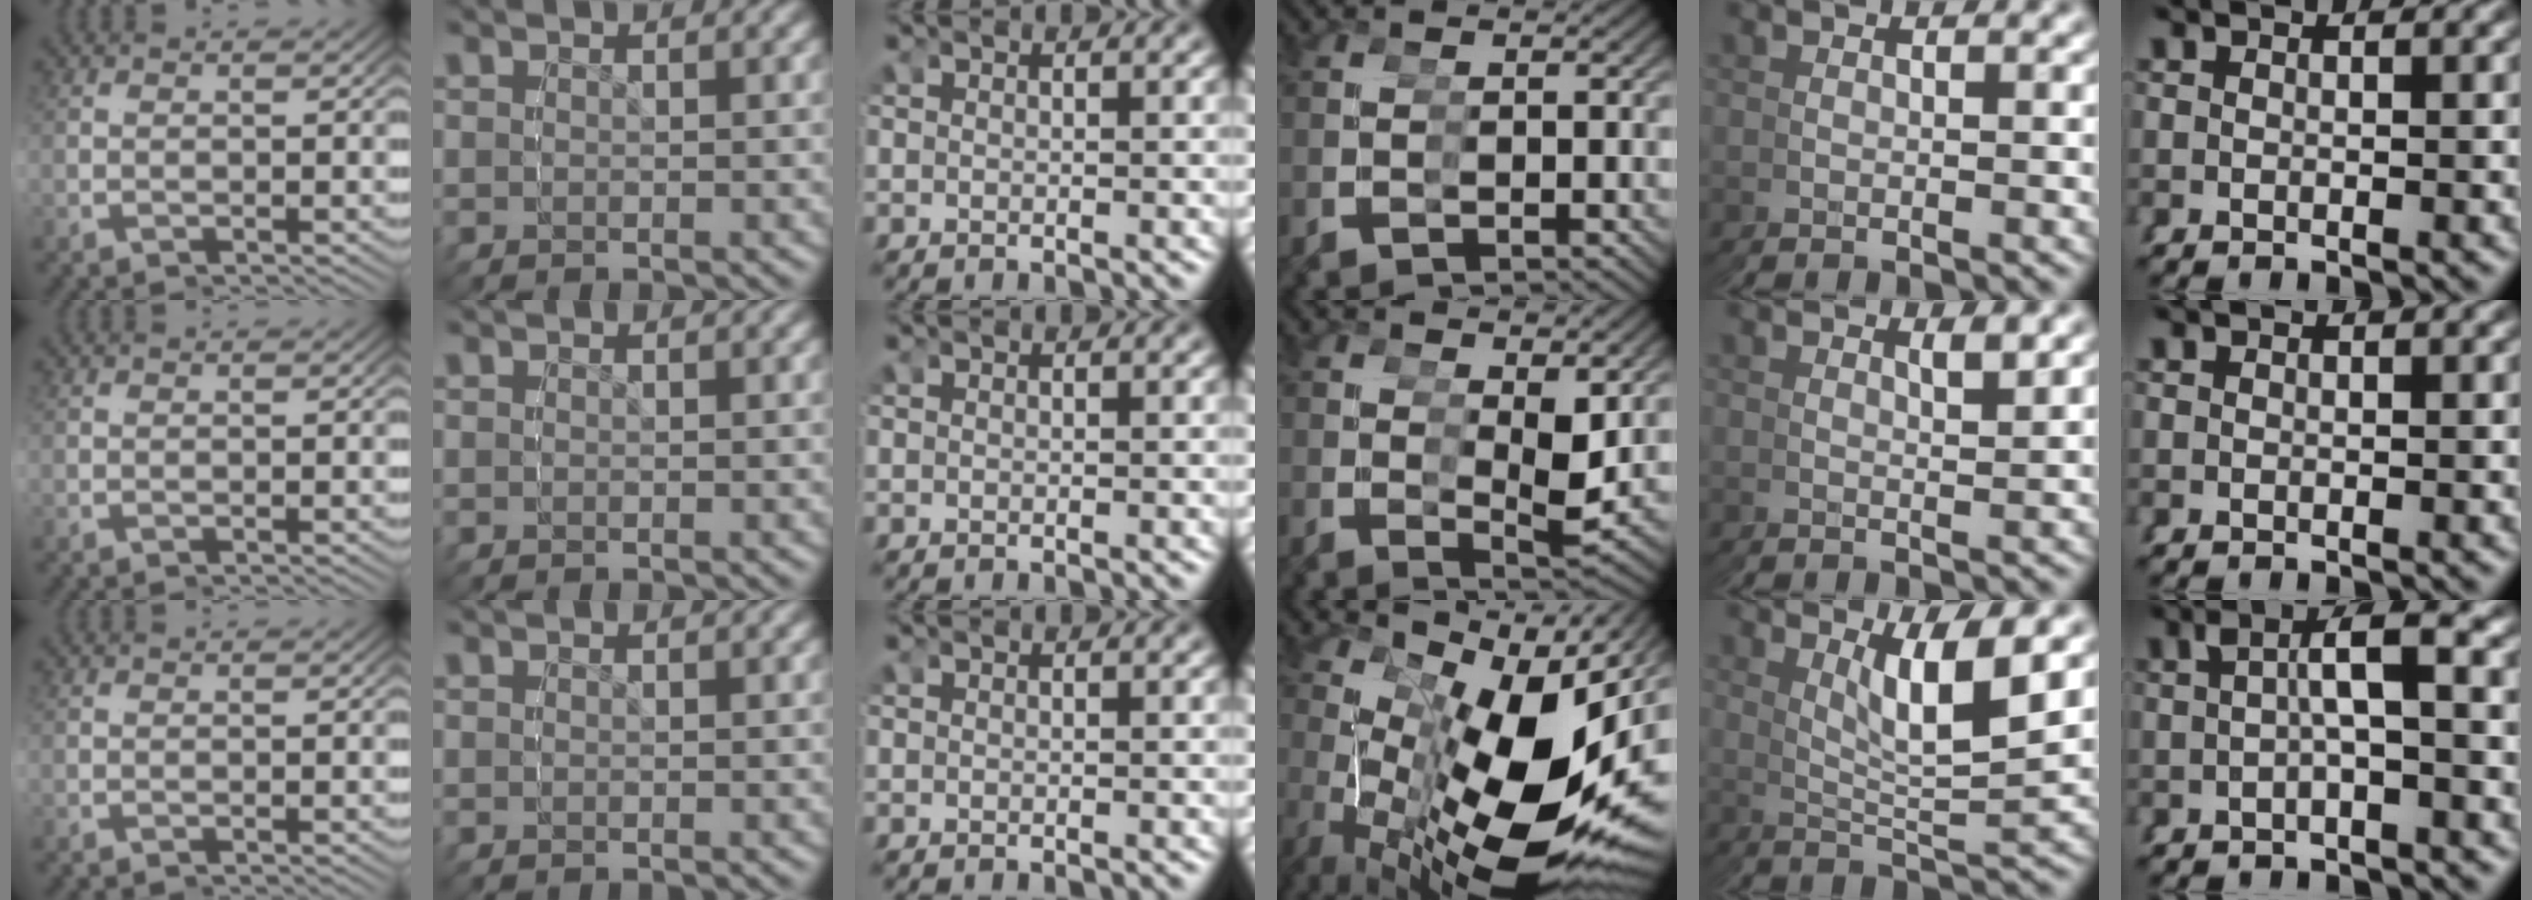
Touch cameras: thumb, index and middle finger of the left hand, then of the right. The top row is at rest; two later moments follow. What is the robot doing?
{"motion": "grasp_and_lifting", "object": "cubes"}